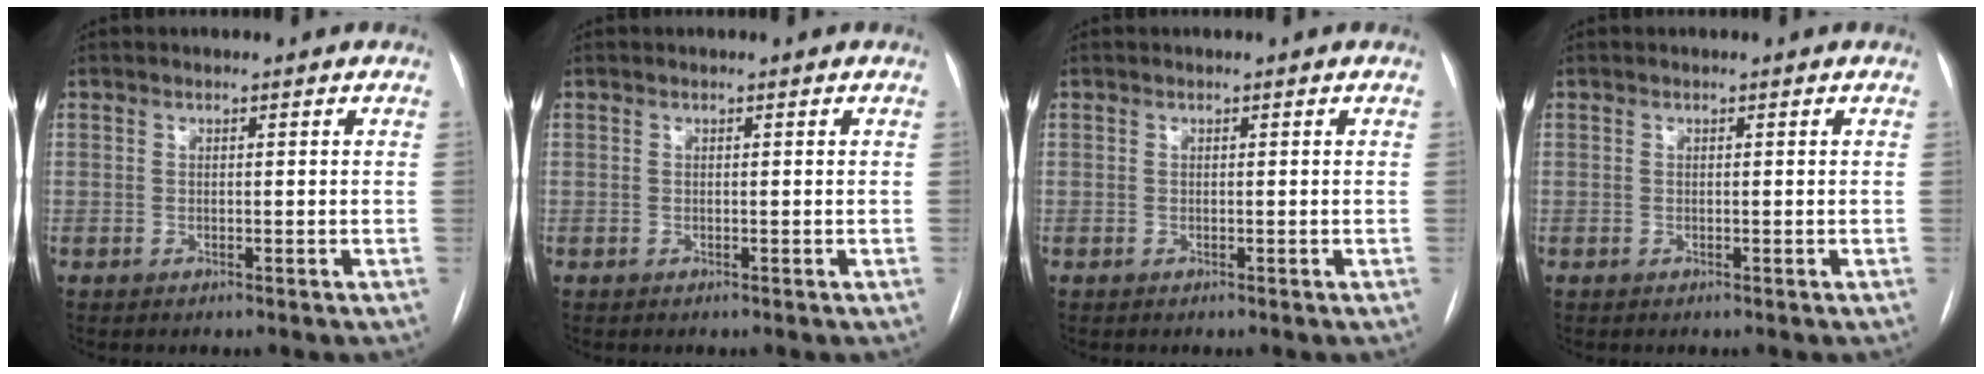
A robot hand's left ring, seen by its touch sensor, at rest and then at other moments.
{"total": 0.0}
{"total": 0.0}
{"total": 0.0}